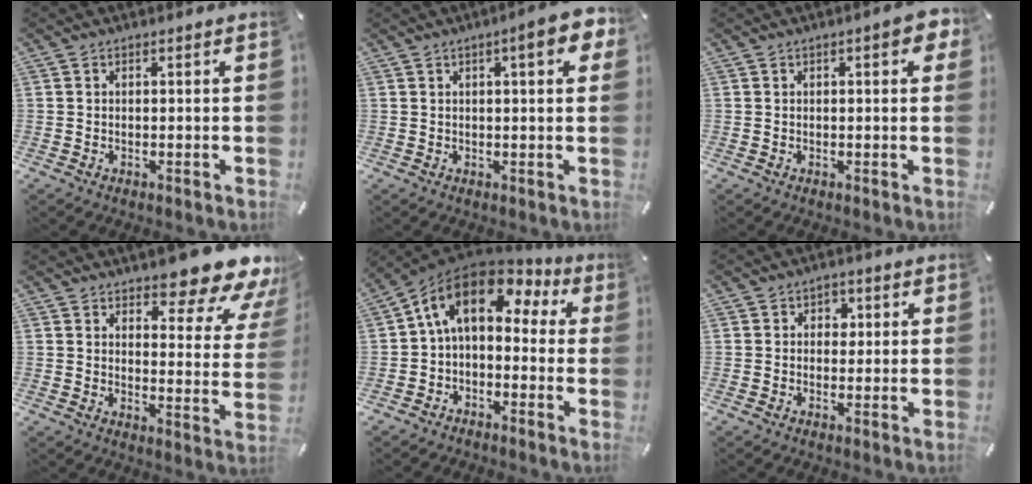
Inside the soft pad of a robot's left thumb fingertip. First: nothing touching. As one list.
[{"total": 7.8, "force": [3.3, 1.9, 6.8], "torque": [-0.092, -0.011, 0.047]}, {"total": 4.6, "force": [1.4, 1.6, 4.1], "torque": [-0.056, 0.000, 0.019]}, {"total": 13.9, "force": [11.5, 4.2, 6.6], "torque": [-0.082, -0.095, 0.191]}, {"total": 11.4, "force": [2.9, 7.3, 8.2], "torque": [-0.160, -0.002, 0.049]}, {"total": 2.4, "force": [0.3, 2.2, 0.9], "torque": [0.002, -0.003, -0.004]}]